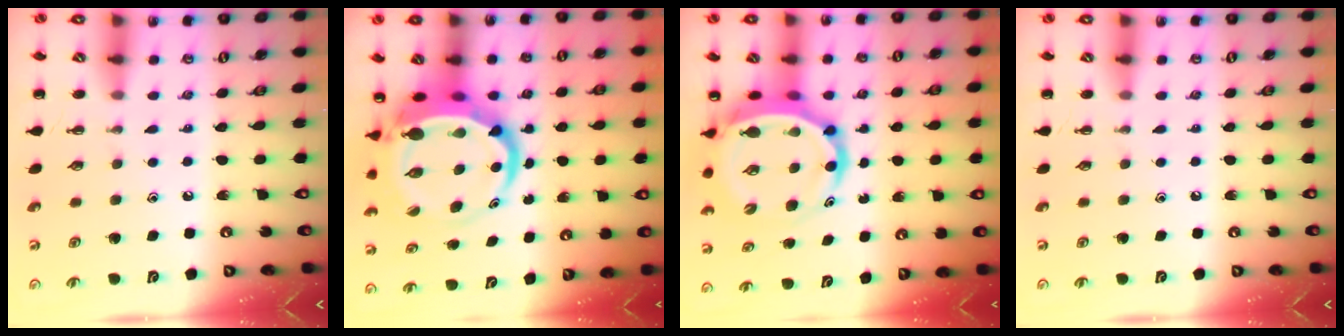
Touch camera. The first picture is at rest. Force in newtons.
{"total": 13.3, "press": 12.9, "slide": 3.2}
{"total": 10.3, "press": 9.8, "slide": 3.2}
{"total": 0.0}